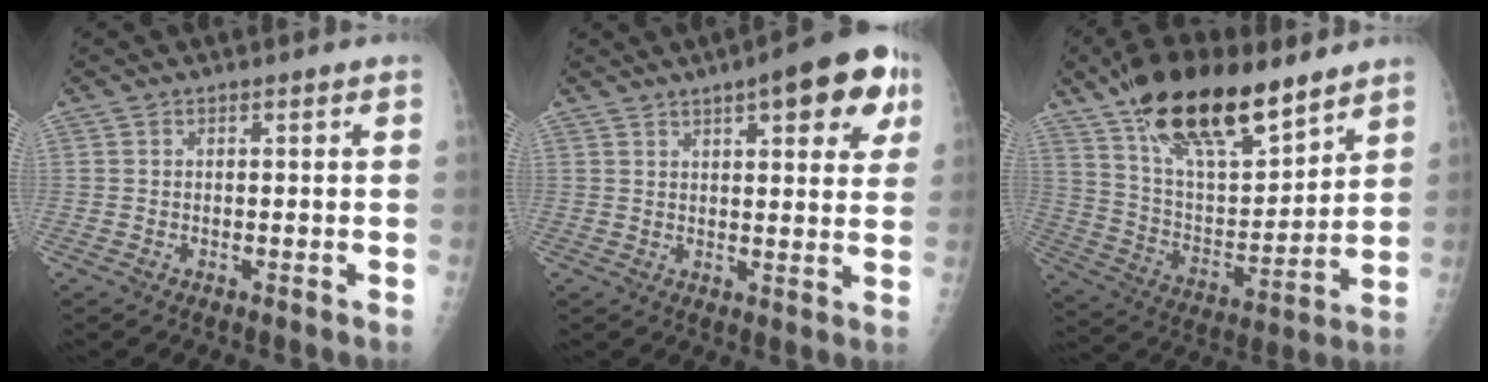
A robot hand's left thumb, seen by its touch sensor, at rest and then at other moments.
{"total": 13.6, "force": [6.6, 4.6, 11.0], "torque": [-0.104, -0.009, 0.079]}
{"total": 23.3, "force": [15.7, 8.7, 14.8], "torque": [-0.228, -0.055, 0.281]}